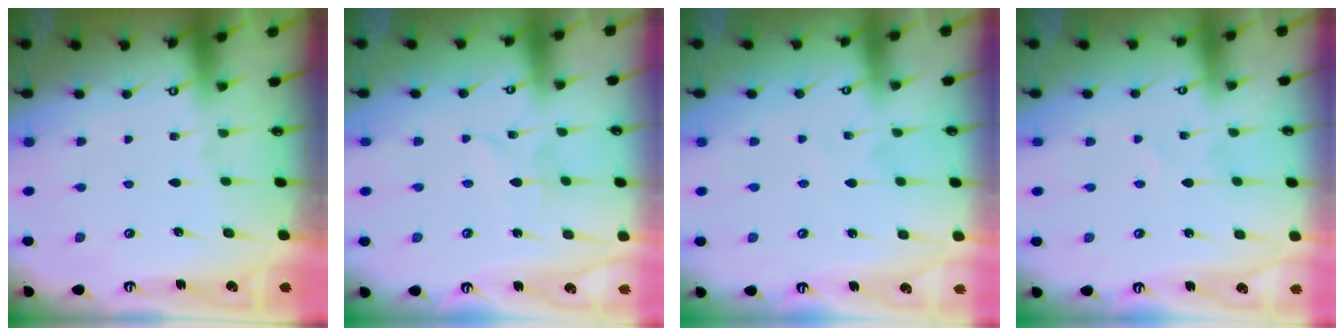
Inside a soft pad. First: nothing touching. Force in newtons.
{"total": 2.4, "press": 2.4, "slide": 0.1}
{"total": 2.2, "press": 2.2, "slide": 0.2}
{"total": 0.0}